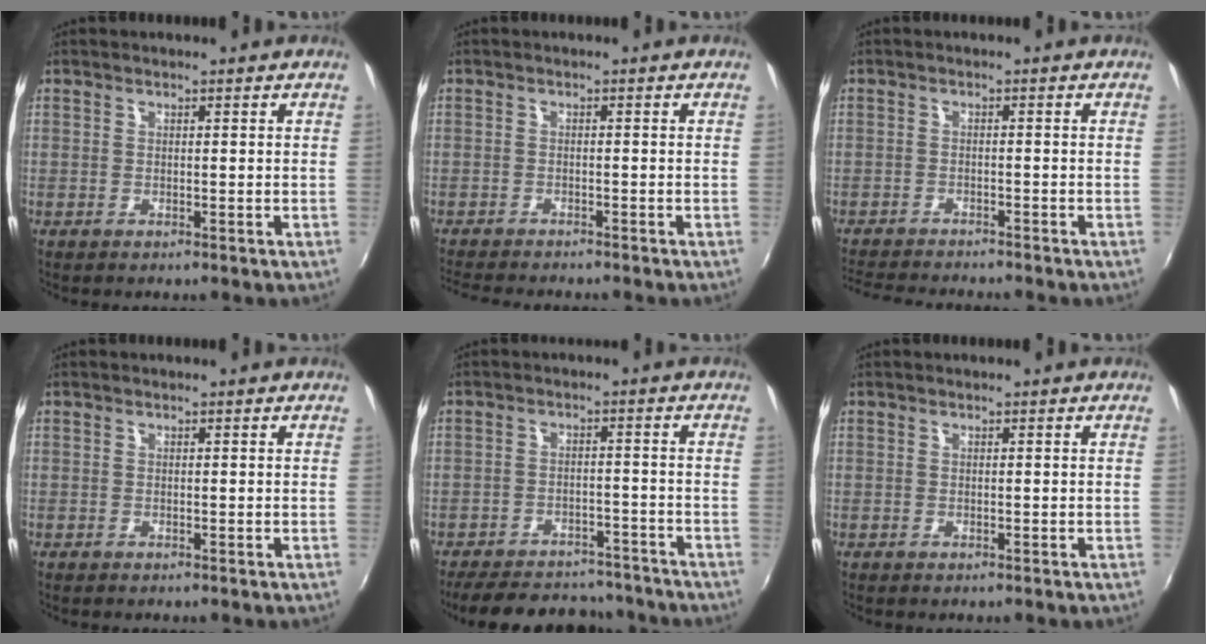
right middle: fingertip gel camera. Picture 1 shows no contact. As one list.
[{"total": 6.6, "force": [-6.1, 0.7, 2.4], "torque": [-0.064, -0.020, -0.101]}, {"total": 8.2, "force": [-7.7, 0.8, 2.8], "torque": [-0.076, -0.017, -0.126]}, {"total": 0.0}, {"total": 18.9, "force": [-16.1, 7.1, 6.8], "torque": [-0.153, 0.019, -0.206]}, {"total": 0.0}]